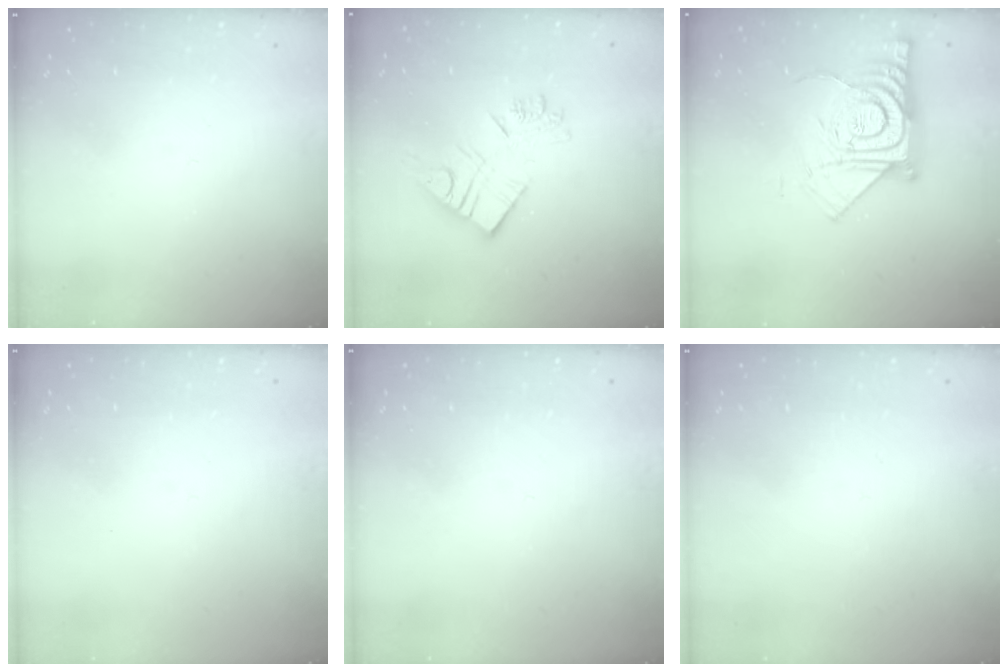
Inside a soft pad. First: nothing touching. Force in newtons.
{"total": 10.8, "press": 10.7, "slide": 0.9}
{"total": 15.1, "press": 15.0, "slide": 1.2}
{"total": 0.0}
{"total": 0.0}
{"total": 1.8, "press": 1.8, "slide": 0.1}